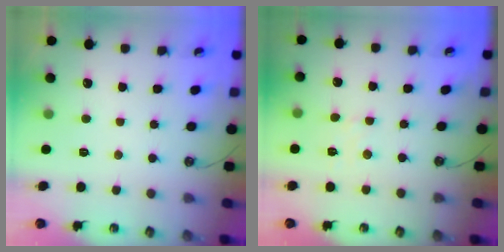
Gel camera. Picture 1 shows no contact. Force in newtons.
{"total": 2.8, "press": 2.8, "slide": 0.4}